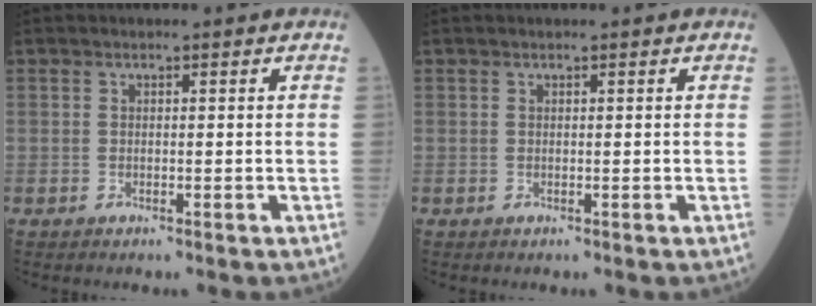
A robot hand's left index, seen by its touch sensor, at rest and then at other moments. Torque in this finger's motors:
{"motor_torque": [-0.20, 0.21, -0.01, 0.00]}